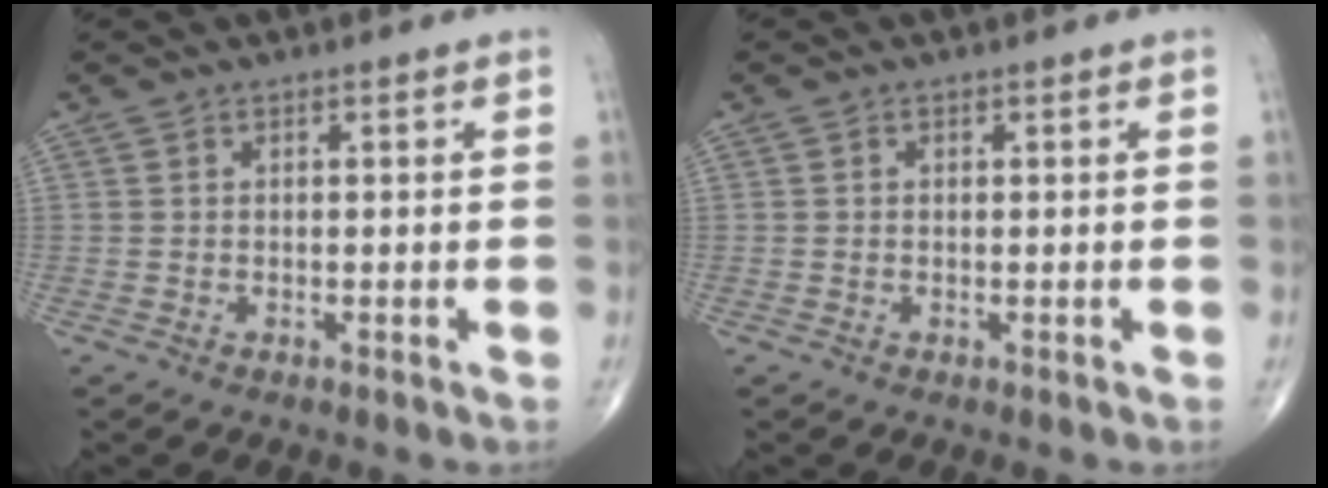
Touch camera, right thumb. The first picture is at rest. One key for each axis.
{"total": 0.0}